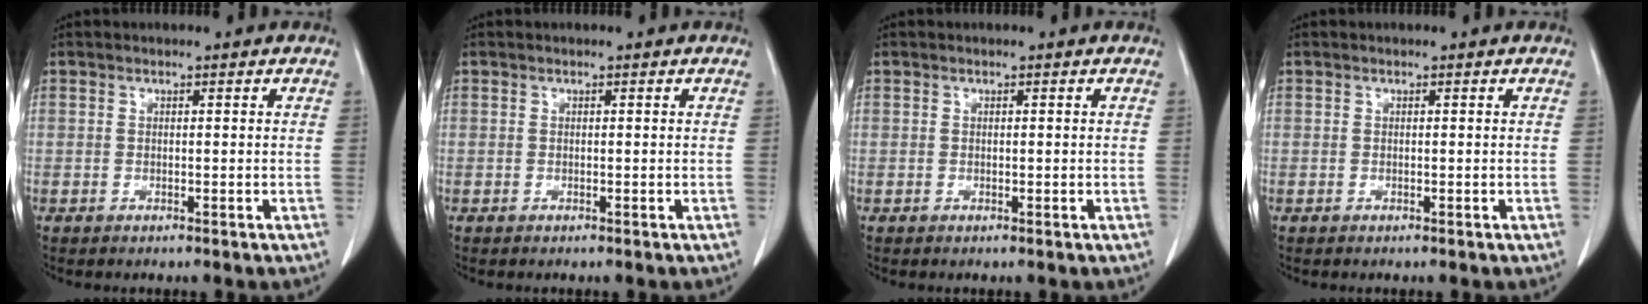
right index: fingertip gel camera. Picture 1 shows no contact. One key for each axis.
{"total": 0.0}
{"total": 0.0}
{"total": 0.0}